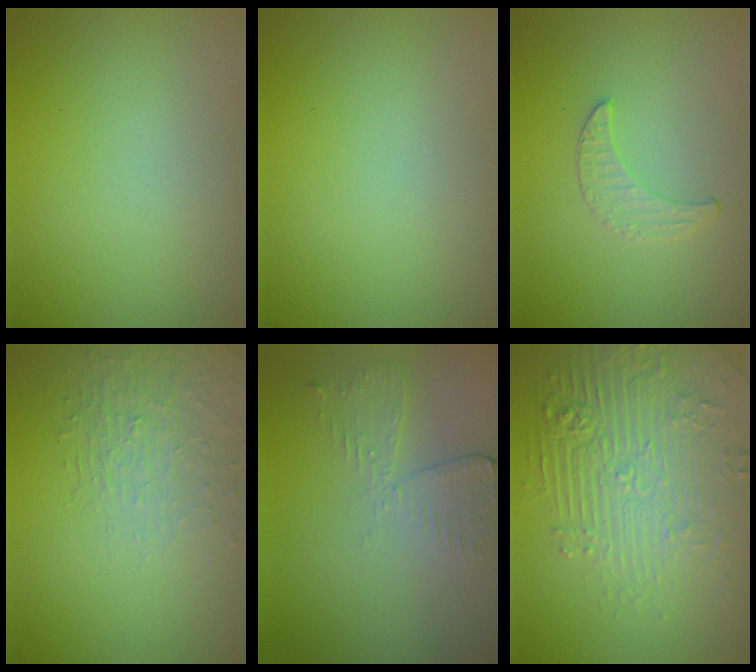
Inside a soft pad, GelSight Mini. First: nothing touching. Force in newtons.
{"total": 0.0}
{"total": 0.8, "press": 0.8, "slide": 0.2}
{"total": 1.6, "press": 1.0, "slide": 1.2}
{"total": 2.7, "press": 2.4, "slide": 1.2}
{"total": 5.7, "press": 5.0, "slide": 2.8}